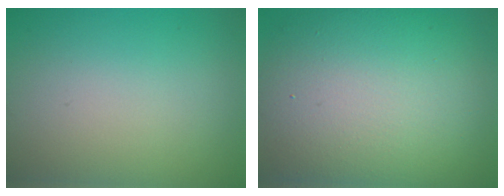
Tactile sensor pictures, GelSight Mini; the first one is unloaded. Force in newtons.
{"total": 12.4, "press": 12.3, "slide": 1.4}